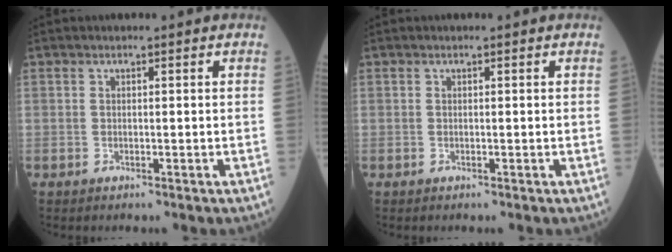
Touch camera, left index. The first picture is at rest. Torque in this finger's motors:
{"motor_torque": [-0.14, 0.14, 0.00, 0.00]}